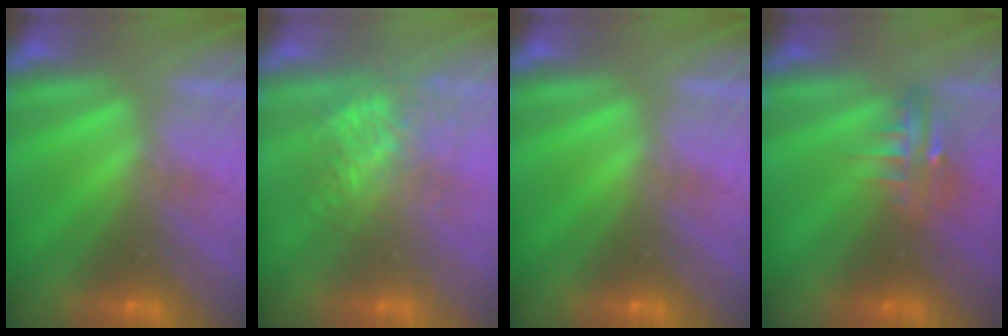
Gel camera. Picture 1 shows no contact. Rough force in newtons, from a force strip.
{"total": 4.1}
{"total": 0.0}
{"total": 3.8}